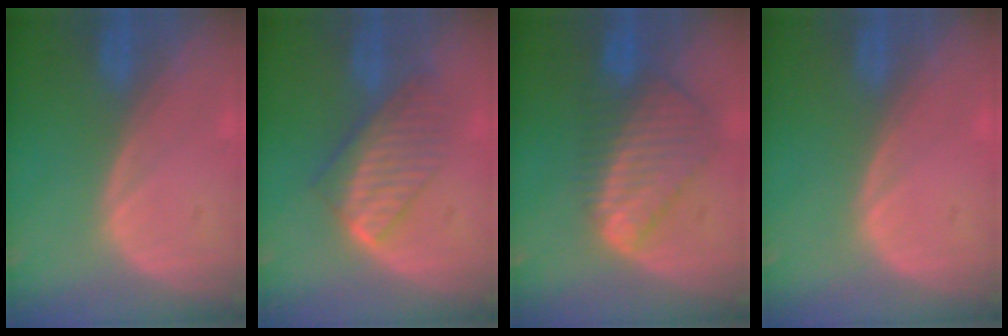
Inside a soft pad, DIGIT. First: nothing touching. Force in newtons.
{"total": 7.1, "press": 6.5, "slide": 2.8}
{"total": 9.0, "press": 7.7, "slide": 4.6}
{"total": 0.7, "press": 0.1, "slide": 0.7}